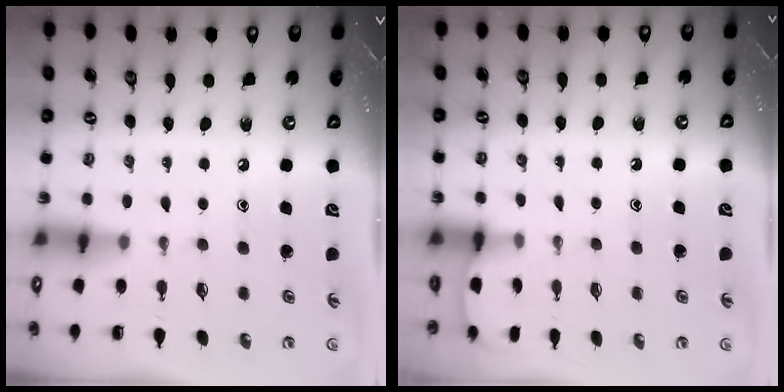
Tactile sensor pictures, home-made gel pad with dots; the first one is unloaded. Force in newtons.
{"total": 2.2, "press": 2.2, "slide": 0.2}